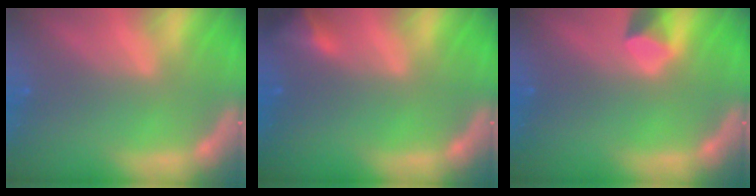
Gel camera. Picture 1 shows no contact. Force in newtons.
{"total": 2.4}
{"total": 1.9}